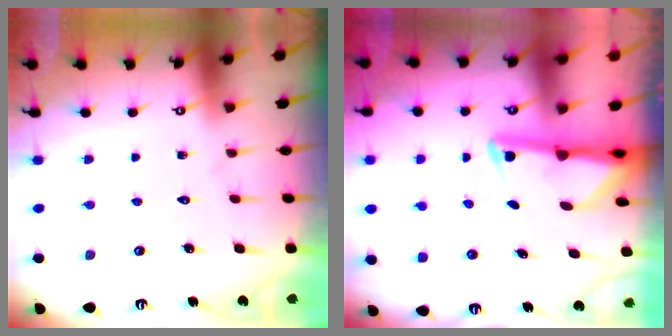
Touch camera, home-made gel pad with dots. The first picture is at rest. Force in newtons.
{"total": 3.0, "press": 2.9, "slide": 0.7}